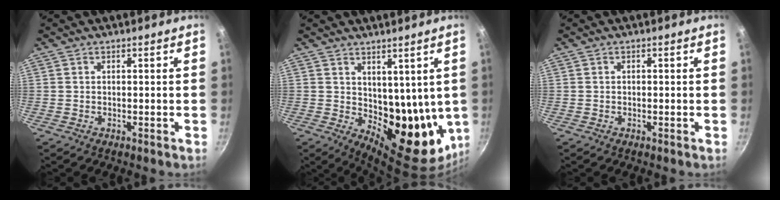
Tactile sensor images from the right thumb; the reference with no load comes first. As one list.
[{"total": 14.4, "force": [2.6, 8.4, 11.4], "torque": [-0.107, -0.049, 0.056]}, {"total": 0.0}]